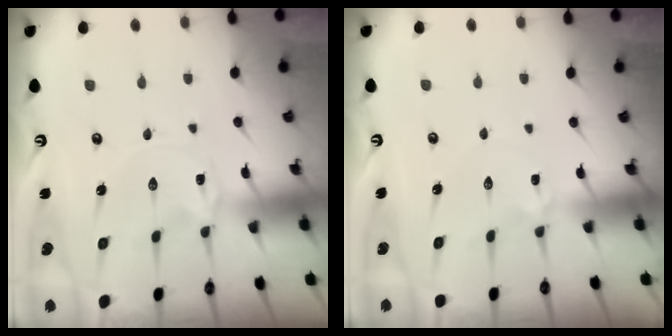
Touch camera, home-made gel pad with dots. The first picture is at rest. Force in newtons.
{"total": 3.0, "press": 3.0, "slide": 0.5}